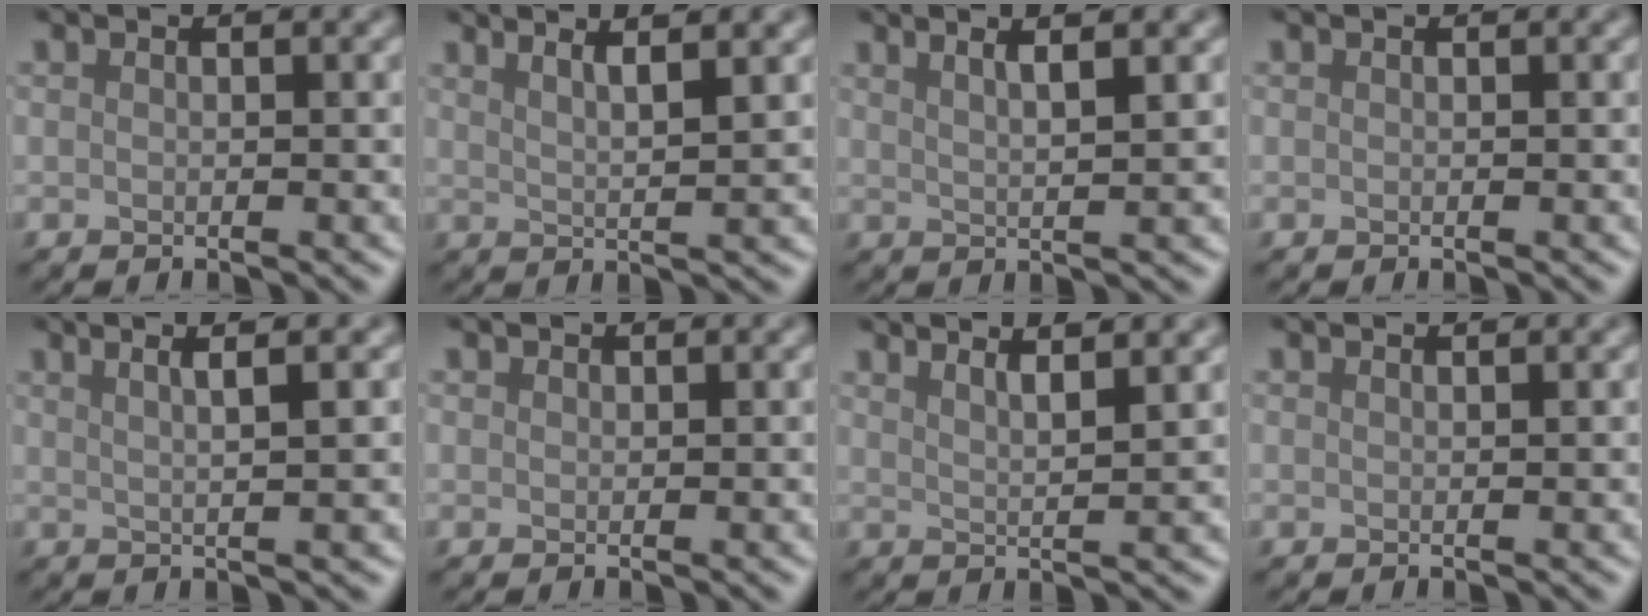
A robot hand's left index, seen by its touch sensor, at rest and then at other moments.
{"total": 4.6, "force": [2.9, 1.0, 3.4], "torque": [-0.035, 0.016, 0.026]}
{"total": 4.1, "force": [2.4, 1.1, 3.2], "torque": [-0.028, 0.016, 0.014]}
{"total": 0.0}
{"total": 4.3, "force": [1.8, 1.1, 3.8], "torque": [-0.036, 0.015, 0.000]}
{"total": 0.5, "force": [0.4, 0.3, 0.0], "torque": [0.002, 0.000, 0.007]}
{"total": 4.6, "force": [3.3, 1.1, 3.0], "torque": [-0.024, 0.021, 0.024]}
{"total": 0.7, "force": [0.5, 0.2, 0.5], "torque": [0.000, 0.000, 0.003]}